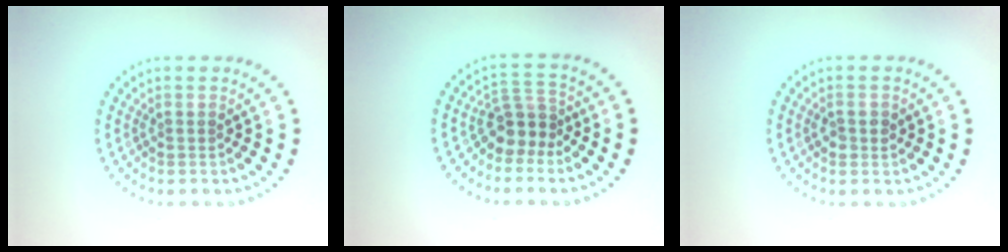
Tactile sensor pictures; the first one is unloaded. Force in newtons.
{"total": 2.9, "press": 2.4, "slide": 1.7}
{"total": 1.4, "press": 1.4, "slide": 0.2}